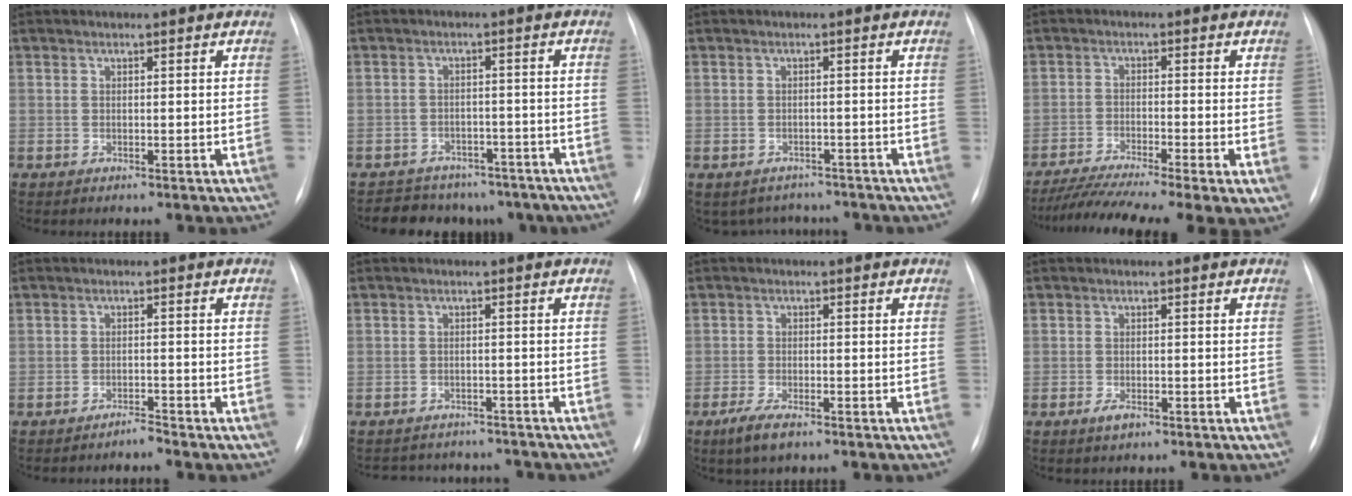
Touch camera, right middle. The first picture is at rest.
{"total": 11.6, "force": [-9.6, 6.1, 2.3], "torque": [-0.024, 0.020, -0.105]}
{"total": 6.1, "force": [-5.3, 3.0, 0.2], "torque": [0.004, 0.014, -0.062]}
{"total": 13.6, "force": [-9.0, 2.2, 9.9], "torque": [-0.169, -0.020, -0.145]}
{"total": 1.4, "force": [-1.4, -0.2, 0.0], "torque": [0.007, -0.003, -0.020]}
{"total": 9.0, "force": [-8.4, 3.0, 1.0], "torque": [-0.016, 0.019, -0.098]}
{"total": 4.1, "force": [-2.7, 1.1, 2.8], "torque": [-0.066, -0.008, -0.047]}
{"total": 1.6, "force": [-1.0, 0.7, 1.1], "torque": [-0.024, -0.001, -0.015]}